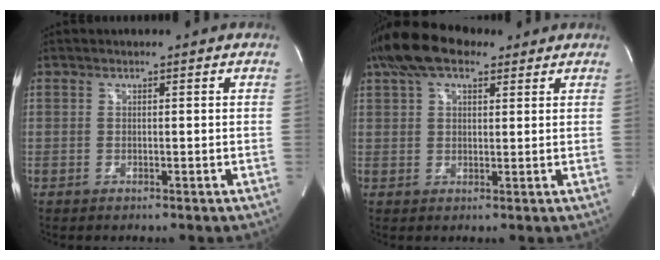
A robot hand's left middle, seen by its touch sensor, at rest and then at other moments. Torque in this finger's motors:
{"motor_torque": [1.24, -0.46, 0.15, 0.06]}